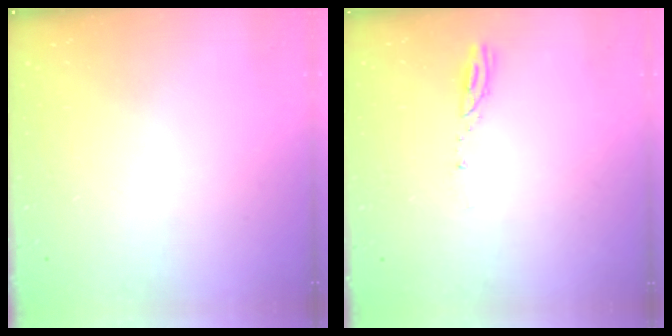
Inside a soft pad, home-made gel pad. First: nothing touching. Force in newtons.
{"total": 3.4, "press": 3.4, "slide": 0.3}